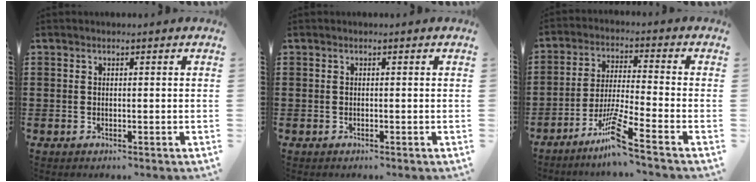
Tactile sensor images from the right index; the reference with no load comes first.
{"total": 0.0}
{"total": 8.3, "force": [-6.1, -0.4, 5.6], "torque": [-0.125, -0.016, -0.122]}